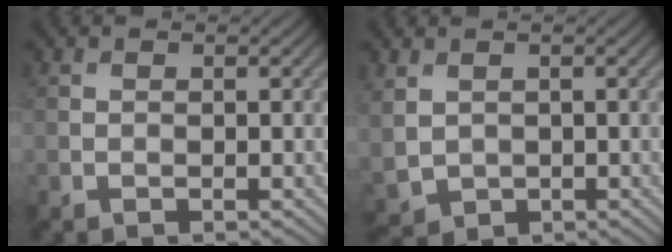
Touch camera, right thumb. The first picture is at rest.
{"total": 3.2, "force": [0.8, 2.6, 1.7], "torque": [-0.062, -0.010, 0.021]}